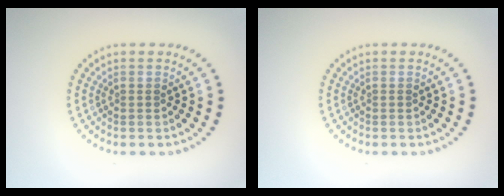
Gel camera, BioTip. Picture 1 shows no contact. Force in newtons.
{"total": 0.0}